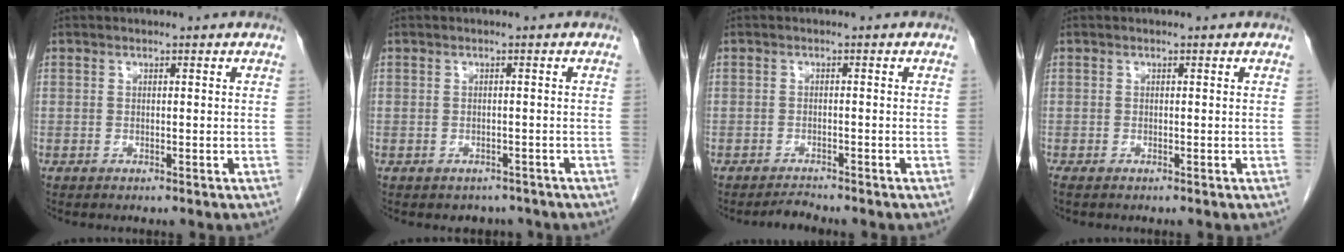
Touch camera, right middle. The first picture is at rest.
{"total": 2.6, "force": [-2.2, 1.5, 0.1], "torque": [-0.006, 0.004, -0.029]}
{"total": 1.4, "force": [-1.4, -0.3, 0.0], "torque": [-0.004, -0.011, -0.022]}
{"total": 0.7, "force": [-0.6, 0.2, 0.3], "torque": [-0.007, -0.002, -0.011]}